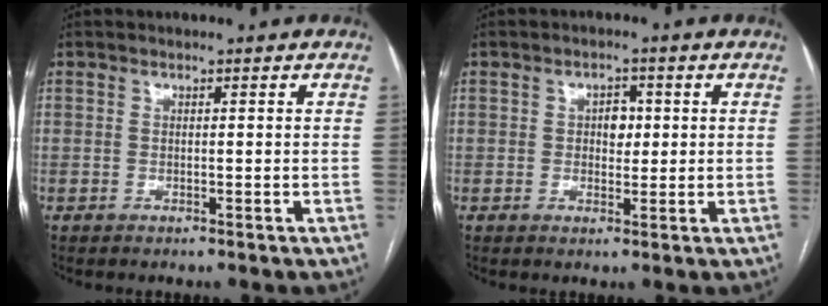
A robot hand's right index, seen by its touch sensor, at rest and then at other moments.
{"total": 2.8, "force": [0.4, 1.9, 2.1], "torque": [-0.027, 0.006, 0.006]}